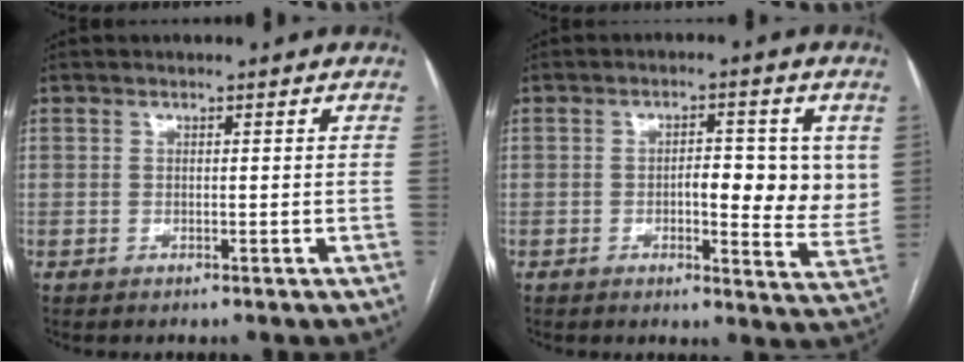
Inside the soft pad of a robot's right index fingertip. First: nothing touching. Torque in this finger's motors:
{"motor_torque": [0.45, 0.21, 0.40, 0.08]}